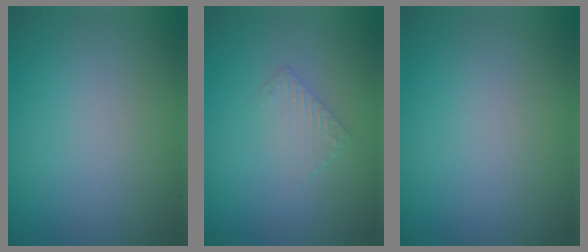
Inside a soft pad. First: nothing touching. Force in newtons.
{"total": 1.6, "press": 1.6, "slide": 0.4}
{"total": 0.0}